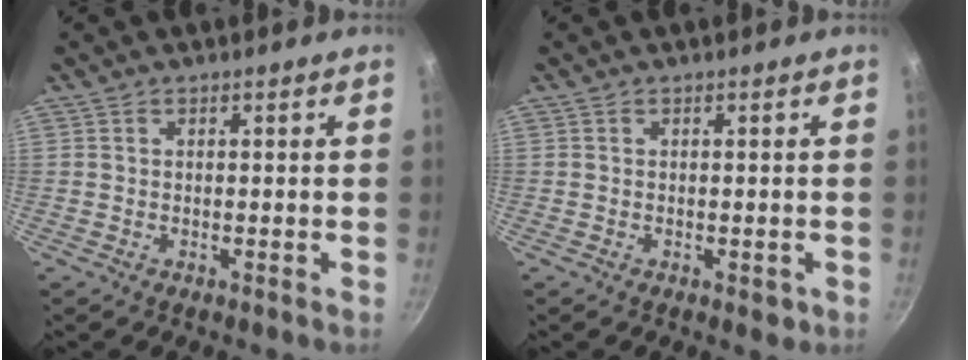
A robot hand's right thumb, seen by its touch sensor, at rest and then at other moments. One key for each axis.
{"total": 1.8, "fx": -0.6, "fy": 0.9, "fz": 1.5, "tx": -0.019, "ty": -0.003, "tz": -0.007}